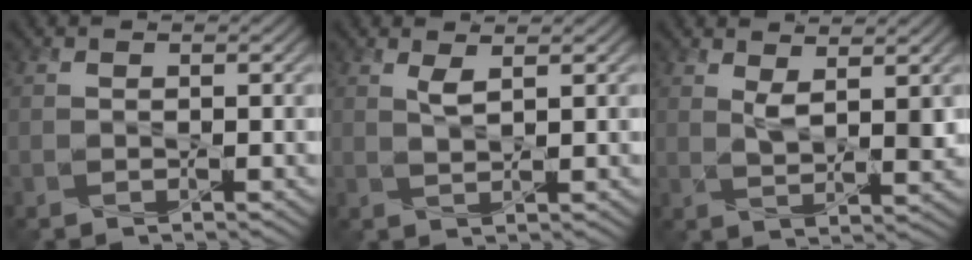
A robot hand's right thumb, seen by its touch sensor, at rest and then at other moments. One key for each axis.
{"total": 1.9, "fx": 1.1, "fy": 0.3, "fz": 1.5, "tx": -0.039, "ty": 0.000, "tz": 0.023}
{"total": 3.6, "fx": 1.8, "fy": 1.0, "fz": 3.0, "tx": -0.064, "ty": -0.010, "tz": 0.038}